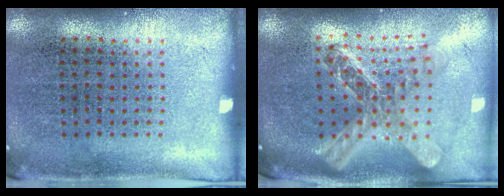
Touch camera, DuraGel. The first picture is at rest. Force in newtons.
{"total": 2.3, "press": 1.8, "slide": 1.5}